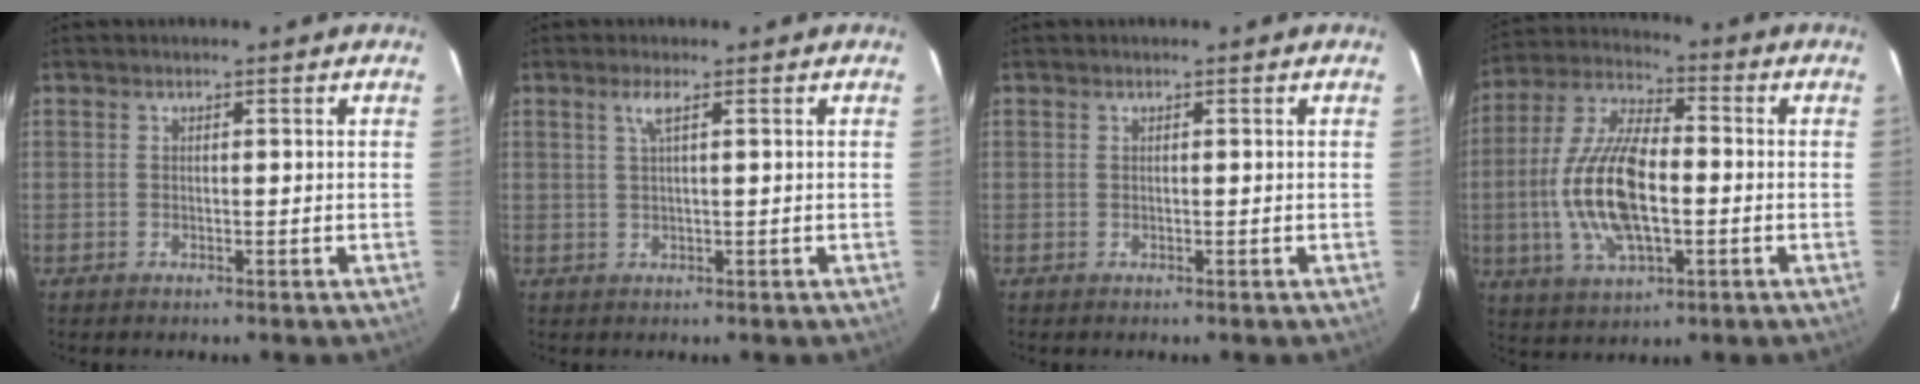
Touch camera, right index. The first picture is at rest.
{"total": 1.9, "force": [0.8, -0.2, 1.7], "torque": [-0.031, -0.002, 0.018]}
{"total": 0.0}
{"total": 16.7, "force": [-2.3, 7.2, 14.9], "torque": [-0.311, 0.003, -0.044]}